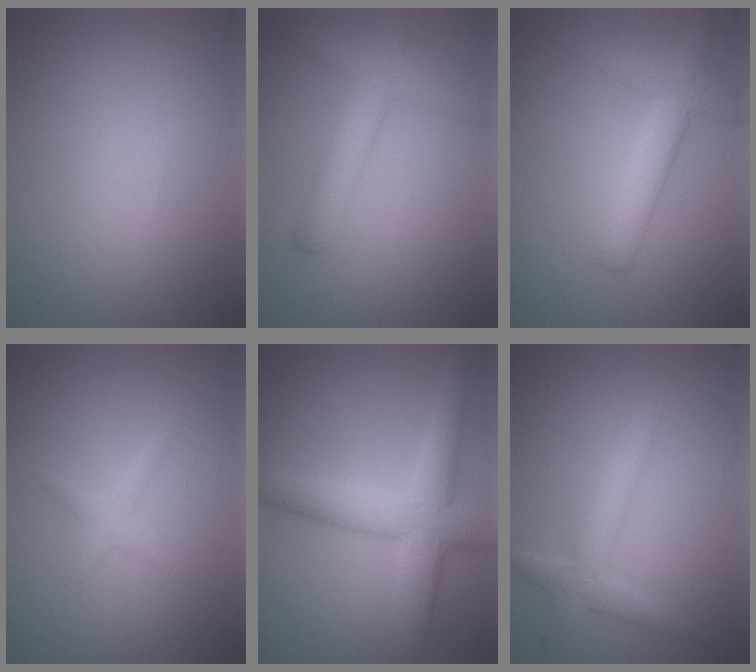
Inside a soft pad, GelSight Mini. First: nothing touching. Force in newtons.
{"total": 4.2, "press": 4.2, "slide": 0.1}
{"total": 4.2, "press": 4.2, "slide": 0.1}
{"total": 1.3, "press": 1.3, "slide": 0.0}
{"total": 6.4, "press": 6.4, "slide": 0.6}
{"total": 2.7, "press": 2.7, "slide": 0.1}